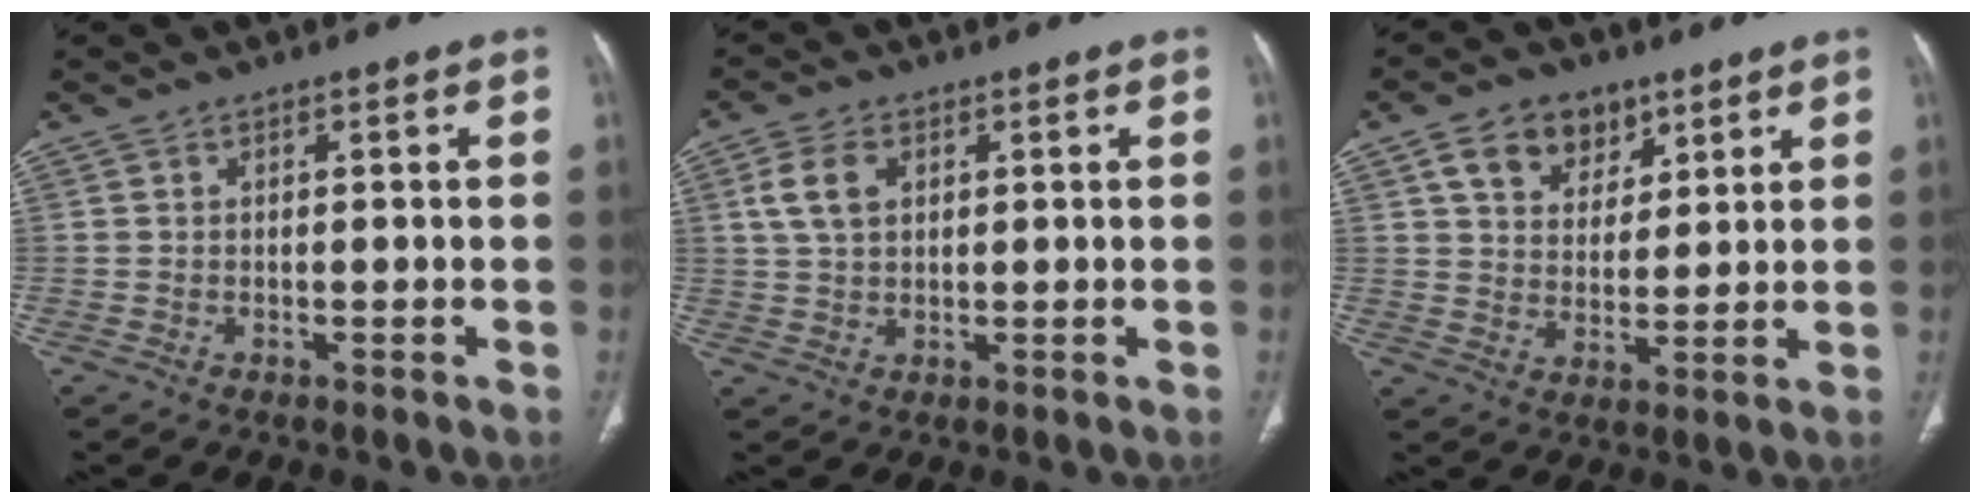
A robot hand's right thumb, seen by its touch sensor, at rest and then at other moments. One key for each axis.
{"total": 5.8, "fx": 1.9, "fy": 3.8, "fz": 4.0, "tx": -0.078, "ty": 0.003, "tz": 0.038}
{"total": 9.9, "fx": 5.3, "fy": 7.0, "fz": 4.5, "tx": -0.046, "ty": -0.023, "tz": 0.093}